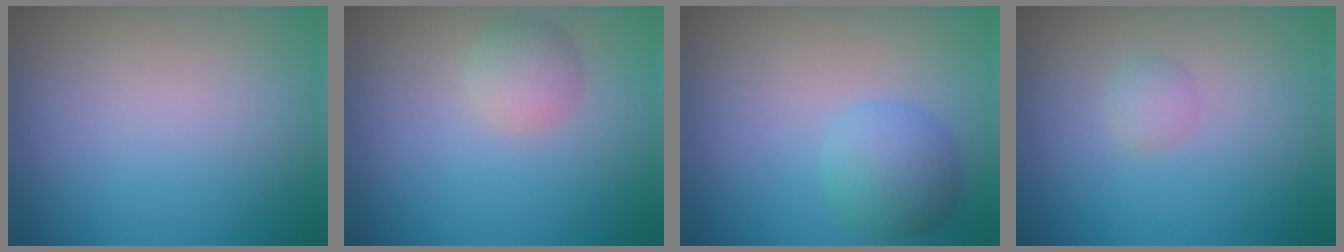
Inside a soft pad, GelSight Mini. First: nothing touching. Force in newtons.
{"total": 2.1, "press": 2.1, "slide": 0.1}
{"total": 3.5, "press": 3.5, "slide": 0.1}
{"total": 1.1, "press": 1.1, "slide": 0.0}